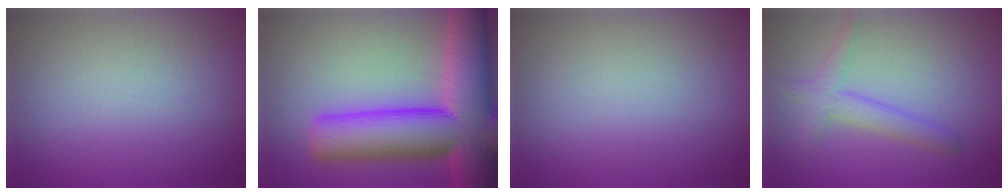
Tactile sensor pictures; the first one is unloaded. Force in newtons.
{"total": 14.6, "press": 14.6, "slide": 0.5}
{"total": 0.0}
{"total": 2.8, "press": 2.8, "slide": 0.2}